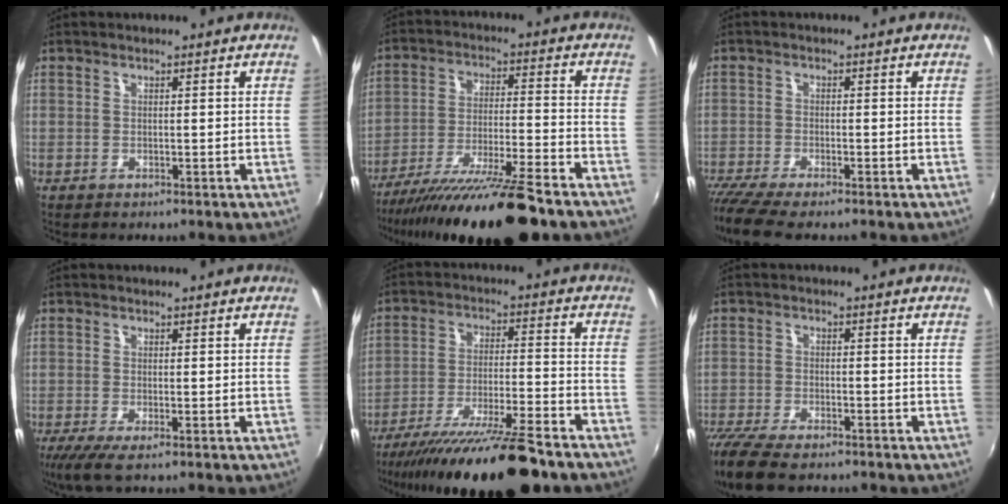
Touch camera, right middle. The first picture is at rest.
{"total": 18.0, "force": [-14.7, 0.0, 10.4], "torque": [-0.198, -0.041, -0.244]}
{"total": 6.5, "force": [-5.5, 0.3, 3.3], "torque": [-0.088, -0.031, -0.101]}
{"total": 3.6, "force": [-1.5, 0.1, 3.2], "torque": [-0.072, -0.013, -0.032]}
{"total": 19.5, "force": [-16.0, 1.3, 11.1], "torque": [-0.208, -0.046, -0.256]}
{"total": 11.5, "force": [-9.2, 3.1, 6.1], "torque": [-0.155, -0.047, -0.170]}